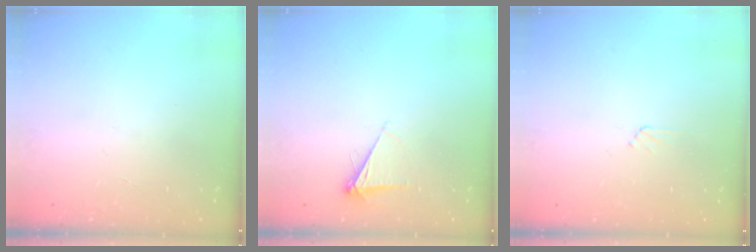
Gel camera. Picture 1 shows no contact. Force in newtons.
{"total": 5.1, "press": 5.0, "slide": 0.6}
{"total": 2.7, "press": 2.6, "slide": 0.4}